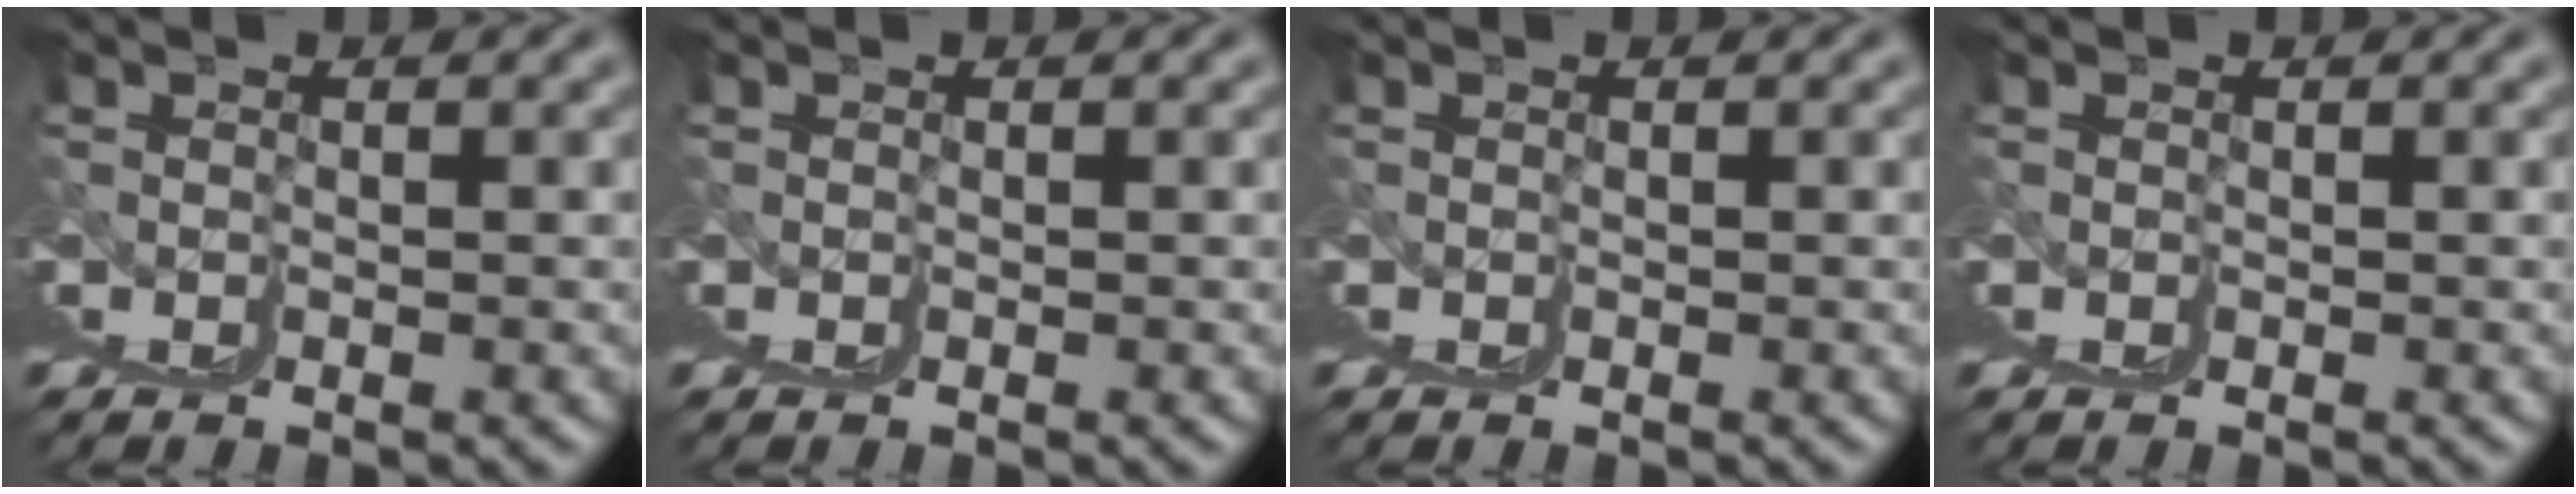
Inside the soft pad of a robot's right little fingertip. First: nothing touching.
{"total": 0.0}
{"total": 0.0}
{"total": 0.0}